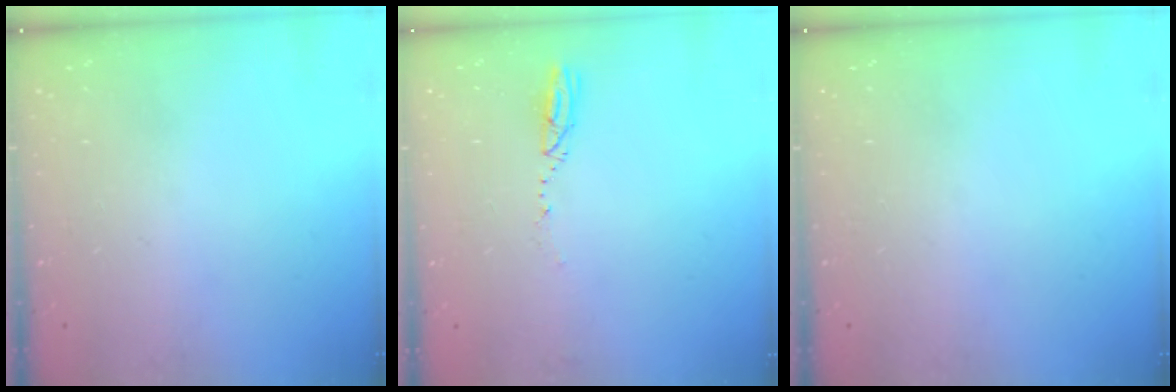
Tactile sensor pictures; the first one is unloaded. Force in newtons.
{"total": 2.9, "press": 2.9, "slide": 0.4}
{"total": 0.0}